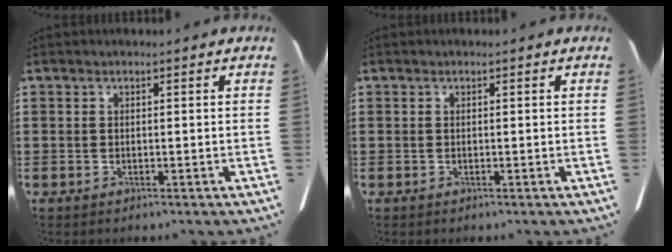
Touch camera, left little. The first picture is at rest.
{"total": 0.0}